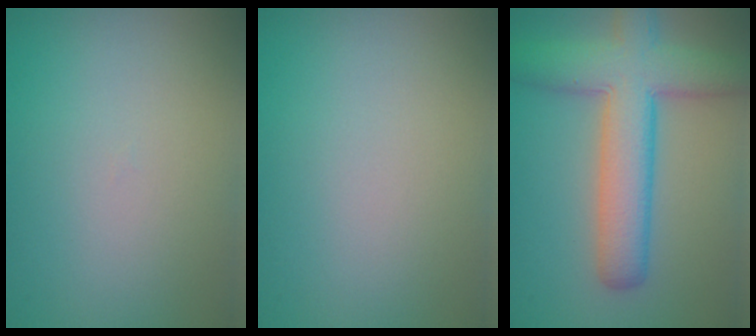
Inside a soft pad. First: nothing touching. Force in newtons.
{"total": 0.0}
{"total": 7.8, "press": 7.8, "slide": 0.4}